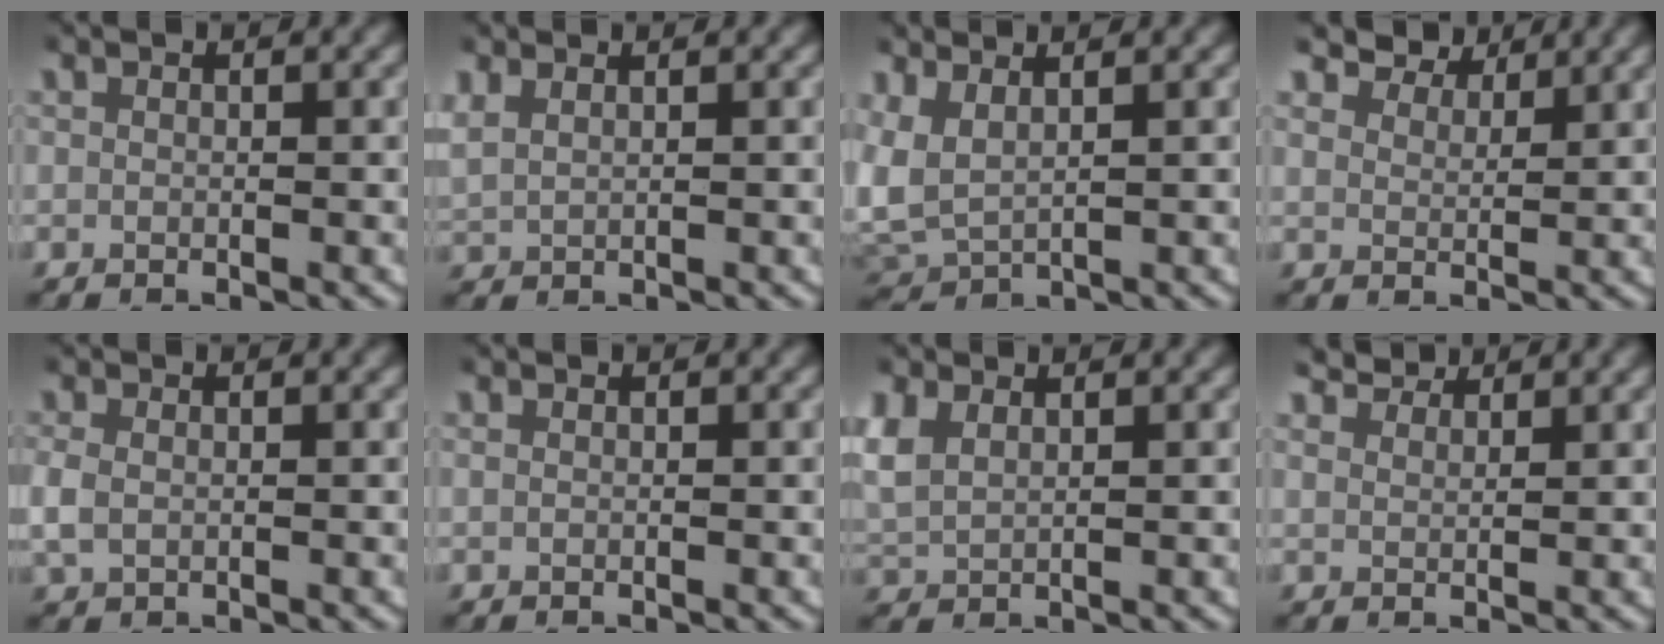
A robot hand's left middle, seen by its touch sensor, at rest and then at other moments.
{"total": 2.4, "force": [1.3, 1.7, 1.2], "torque": [-0.041, 0.002, 0.030]}
{"total": 7.8, "force": [0.9, 6.9, 3.6], "torque": [-0.142, -0.022, 0.023]}
{"total": 5.0, "force": [4.4, 1.8, 1.6], "torque": [-0.024, 0.010, 0.069]}
{"total": 2.2, "force": [0.0, 1.8, 1.4], "torque": [-0.047, -0.003, 0.005]}
{"total": 0.0}
{"total": 4.1, "force": [1.3, 3.2, 2.1], "torque": [-0.077, -0.007, 0.032]}
{"total": 3.3, "force": [3.2, 0.5, 0.7], "torque": [-0.010, 0.004, 0.056]}